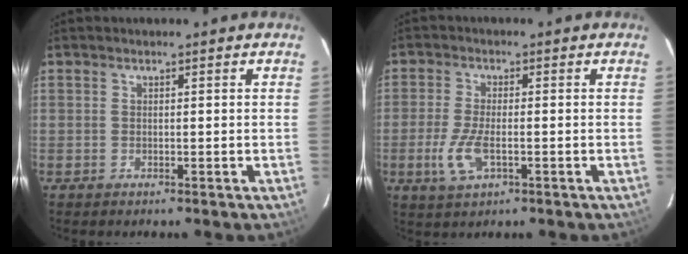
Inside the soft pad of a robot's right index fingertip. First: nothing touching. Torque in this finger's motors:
{"motor_torque": [-0.33, 0.07, -0.01, 0.03]}